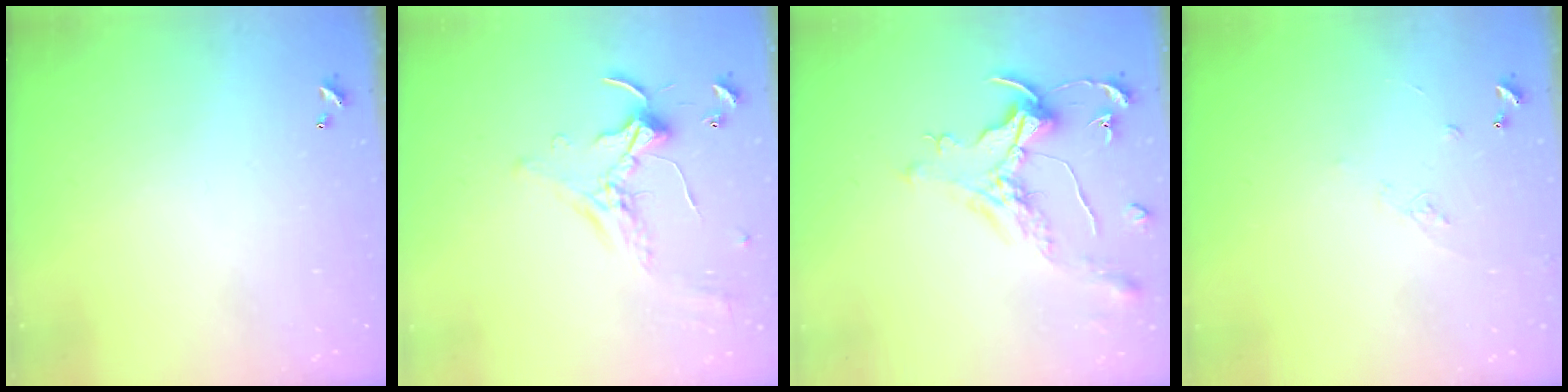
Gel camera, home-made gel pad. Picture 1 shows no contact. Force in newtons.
{"total": 0.9, "press": 0.8, "slide": 0.4}
{"total": 1.6, "press": 1.4, "slide": 0.7}
{"total": 6.5, "press": 6.4, "slide": 0.9}